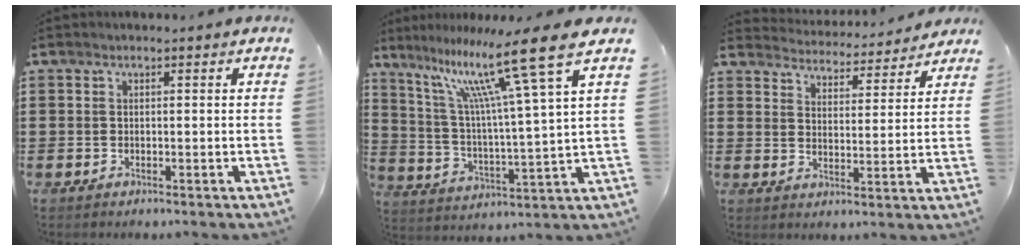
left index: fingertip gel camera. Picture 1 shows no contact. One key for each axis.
{"total": 14.7, "fx": 9.9, "fy": 0.4, "fz": 10.9, "tx": -0.217, "ty": -0.055, "tz": 0.150}
{"total": 4.3, "fx": 4.3, "fy": -0.1, "fz": -0.2, "tx": -0.020, "ty": -0.035, "tz": 0.071}